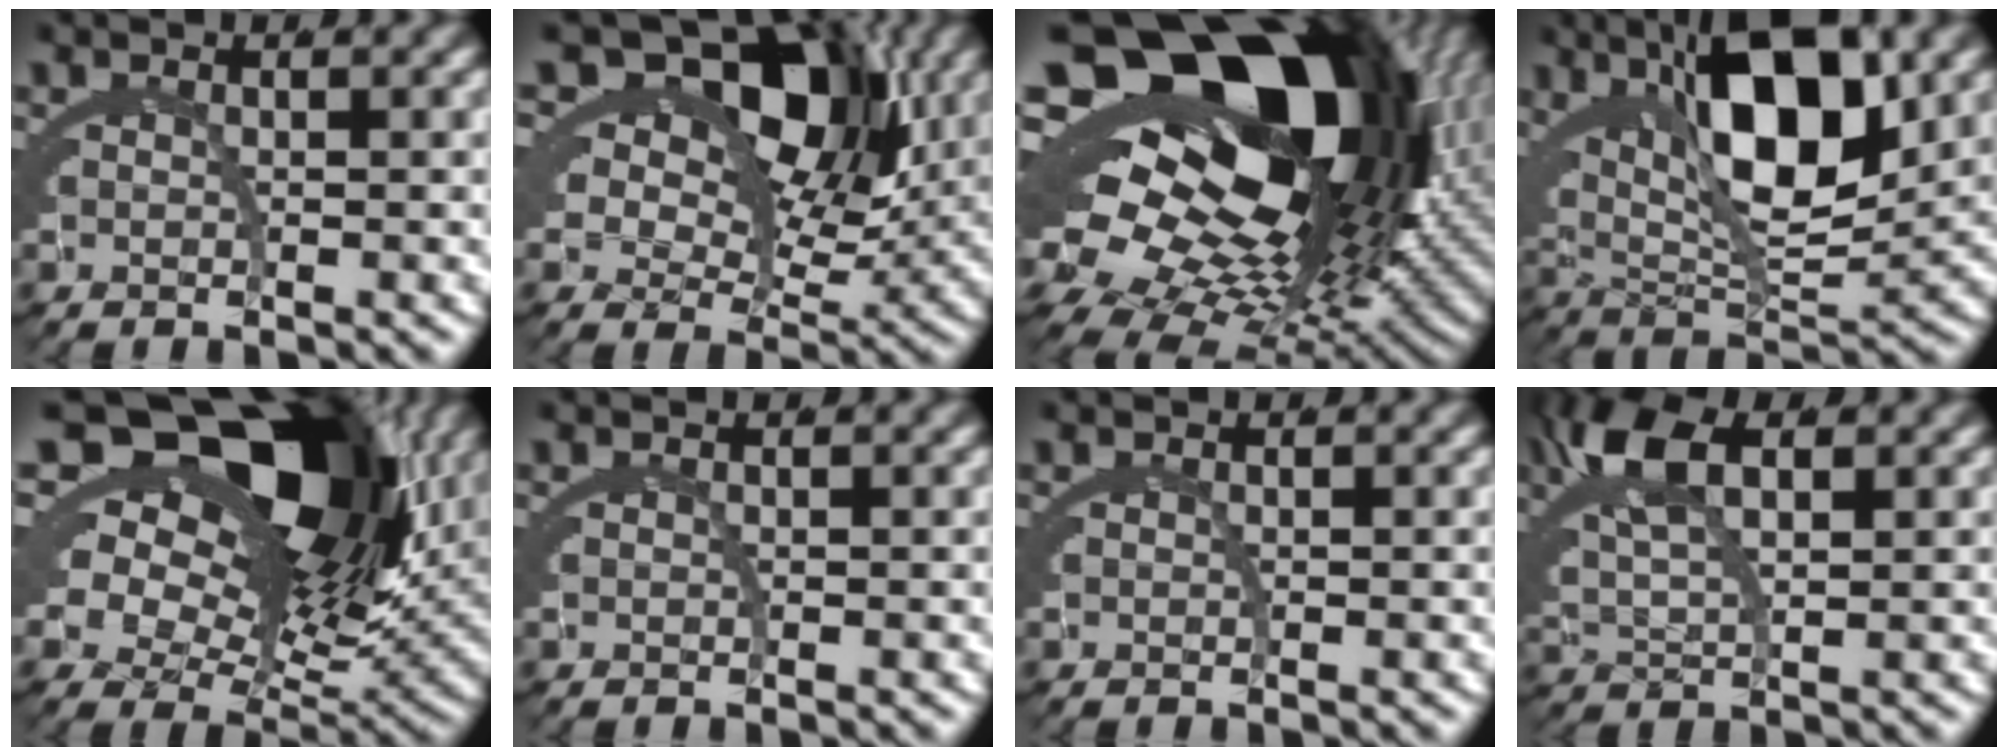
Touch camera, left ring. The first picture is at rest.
{"total": 14.5, "force": [4.3, 9.9, 9.7], "torque": [-0.163, 0.003, 0.059]}
{"total": 31.7, "force": [2.9, 19.6, 24.8], "torque": [-0.372, -0.011, 0.041]}
{"total": 12.2, "force": [5.5, 3.6, 10.2], "torque": [-0.147, 0.028, 0.088]}
{"total": 20.1, "force": [6.1, 11.9, 15.0], "torque": [-0.241, 0.011, 0.084]}
{"total": 0.0}
{"total": 0.0}
{"total": 5.4, "force": [3.5, 1.2, 3.9], "torque": [-0.103, 0.007, 0.069]}